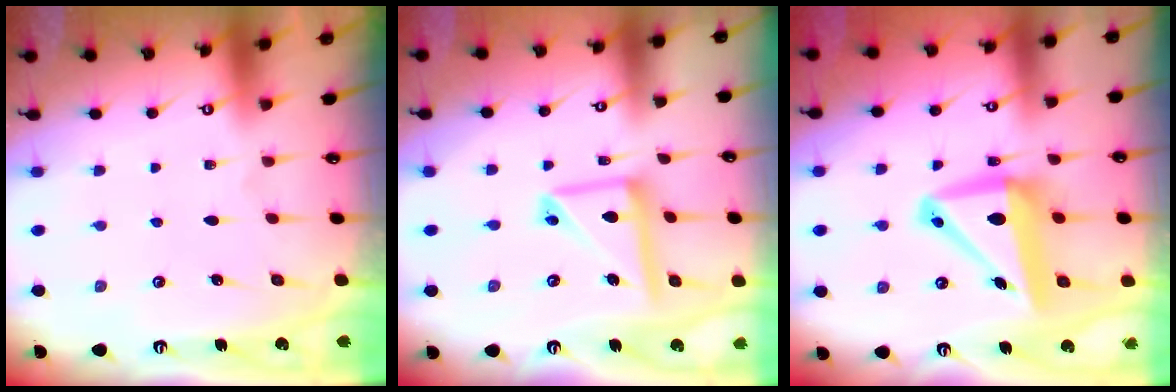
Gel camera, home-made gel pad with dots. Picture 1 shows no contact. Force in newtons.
{"total": 12.8, "press": 12.7, "slide": 1.3}
{"total": 13.5, "press": 13.2, "slide": 2.9}